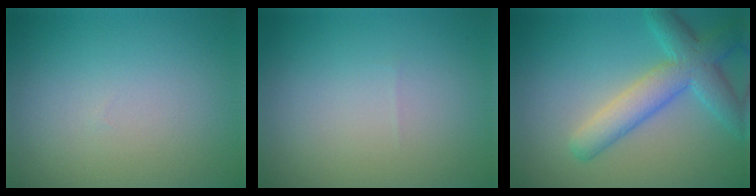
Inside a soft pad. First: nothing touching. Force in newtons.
{"total": 0.0}
{"total": 5.7, "press": 5.6, "slide": 0.2}